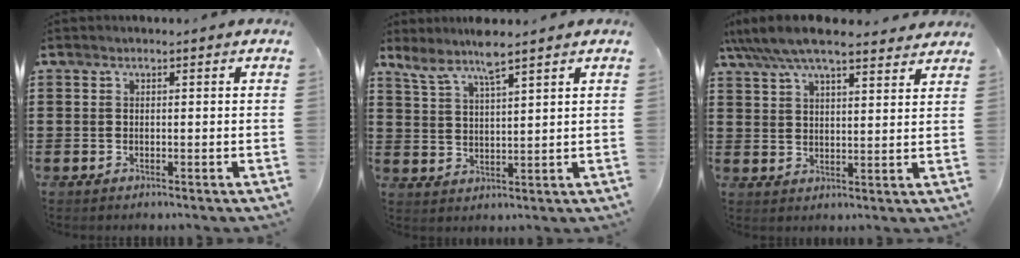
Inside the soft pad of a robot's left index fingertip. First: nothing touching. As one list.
[{"total": 5.8, "force": [4.5, 0.5, 3.5], "torque": [-0.084, -0.010, 0.079]}, {"total": 6.5, "force": [5.8, 1.0, 2.8], "torque": [-0.073, -0.020, 0.103]}]